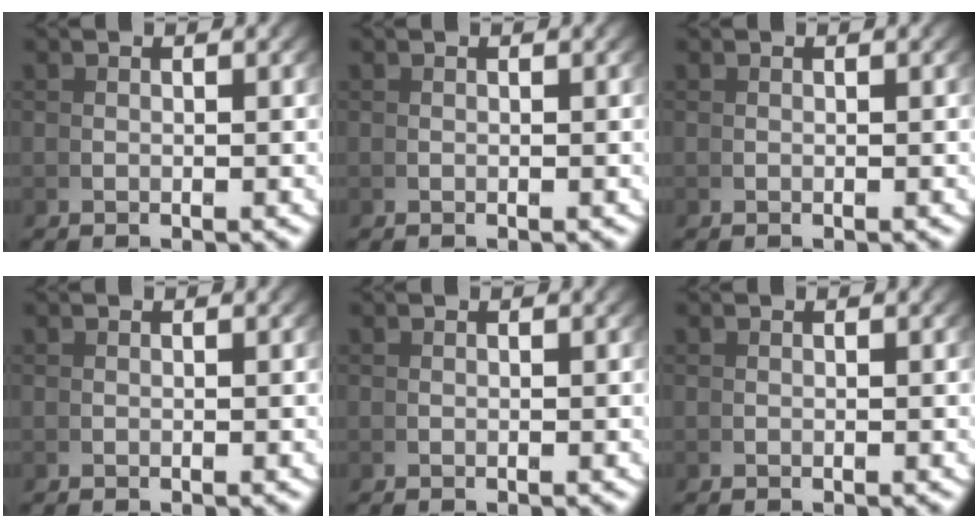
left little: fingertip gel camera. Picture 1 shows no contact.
{"total": 0.0}
{"total": 0.0}
{"total": 0.0}
{"total": 0.0}
{"total": 0.0}